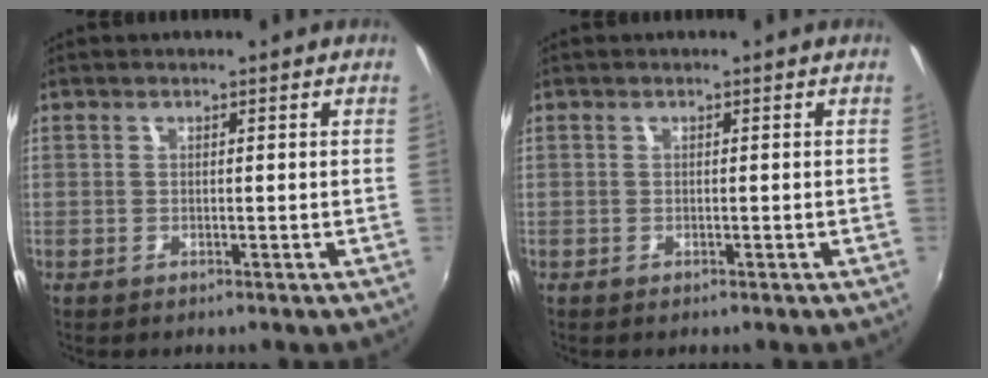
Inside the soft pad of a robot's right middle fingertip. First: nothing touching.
{"total": 0.0}